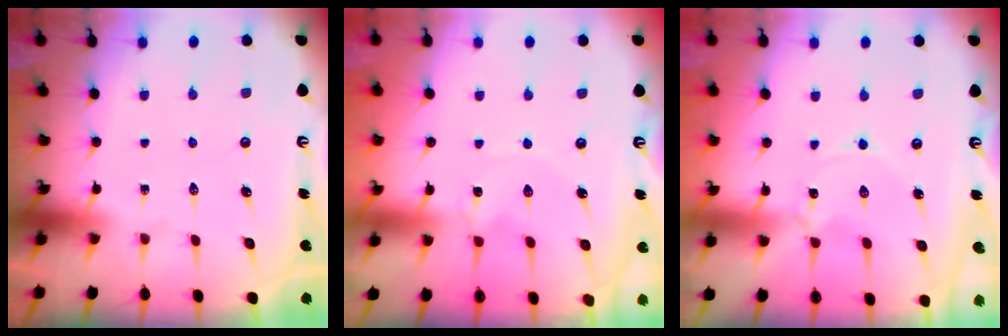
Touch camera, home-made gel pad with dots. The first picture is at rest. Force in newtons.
{"total": 0.0}
{"total": 0.0}